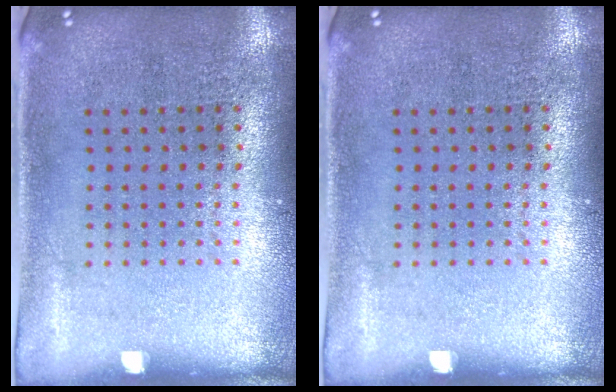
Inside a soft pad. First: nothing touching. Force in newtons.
{"total": 0.0}